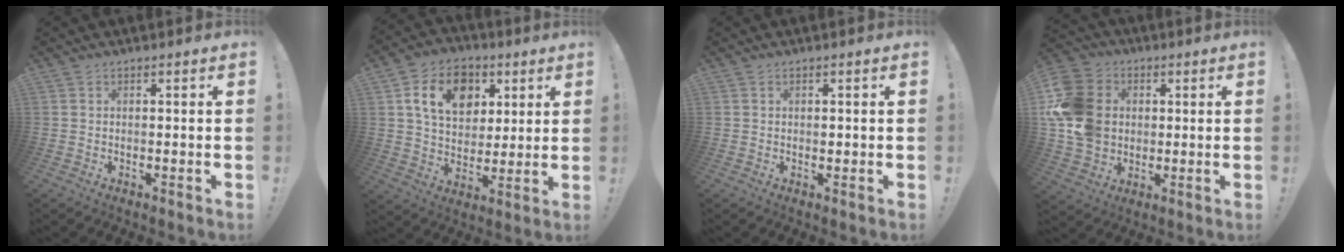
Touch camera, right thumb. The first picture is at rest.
{"total": 15.3, "force": [5.8, 11.2, 8.6], "torque": [-0.134, -0.013, 0.111]}
{"total": 0.6, "force": [-0.1, 0.6, 0.2], "torque": [0.002, 0.000, -0.004]}
{"total": 17.8, "force": [1.8, 14.7, 9.9], "torque": [-0.185, 0.004, 0.042]}